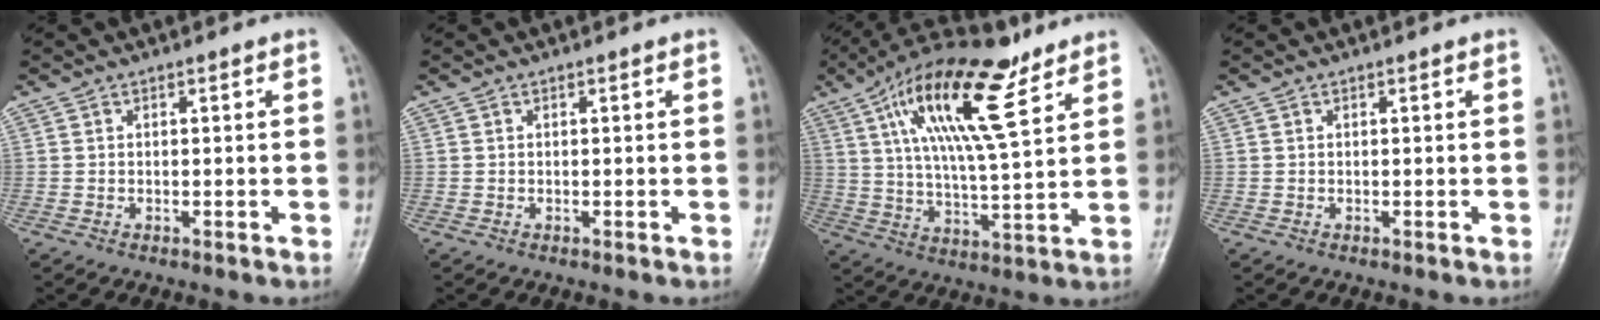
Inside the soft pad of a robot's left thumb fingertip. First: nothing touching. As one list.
[{"total": 0.0}, {"total": 18.5, "force": [9.6, 5.7, 14.7], "torque": [-0.246, -0.024, 0.168]}, {"total": 0.0}]